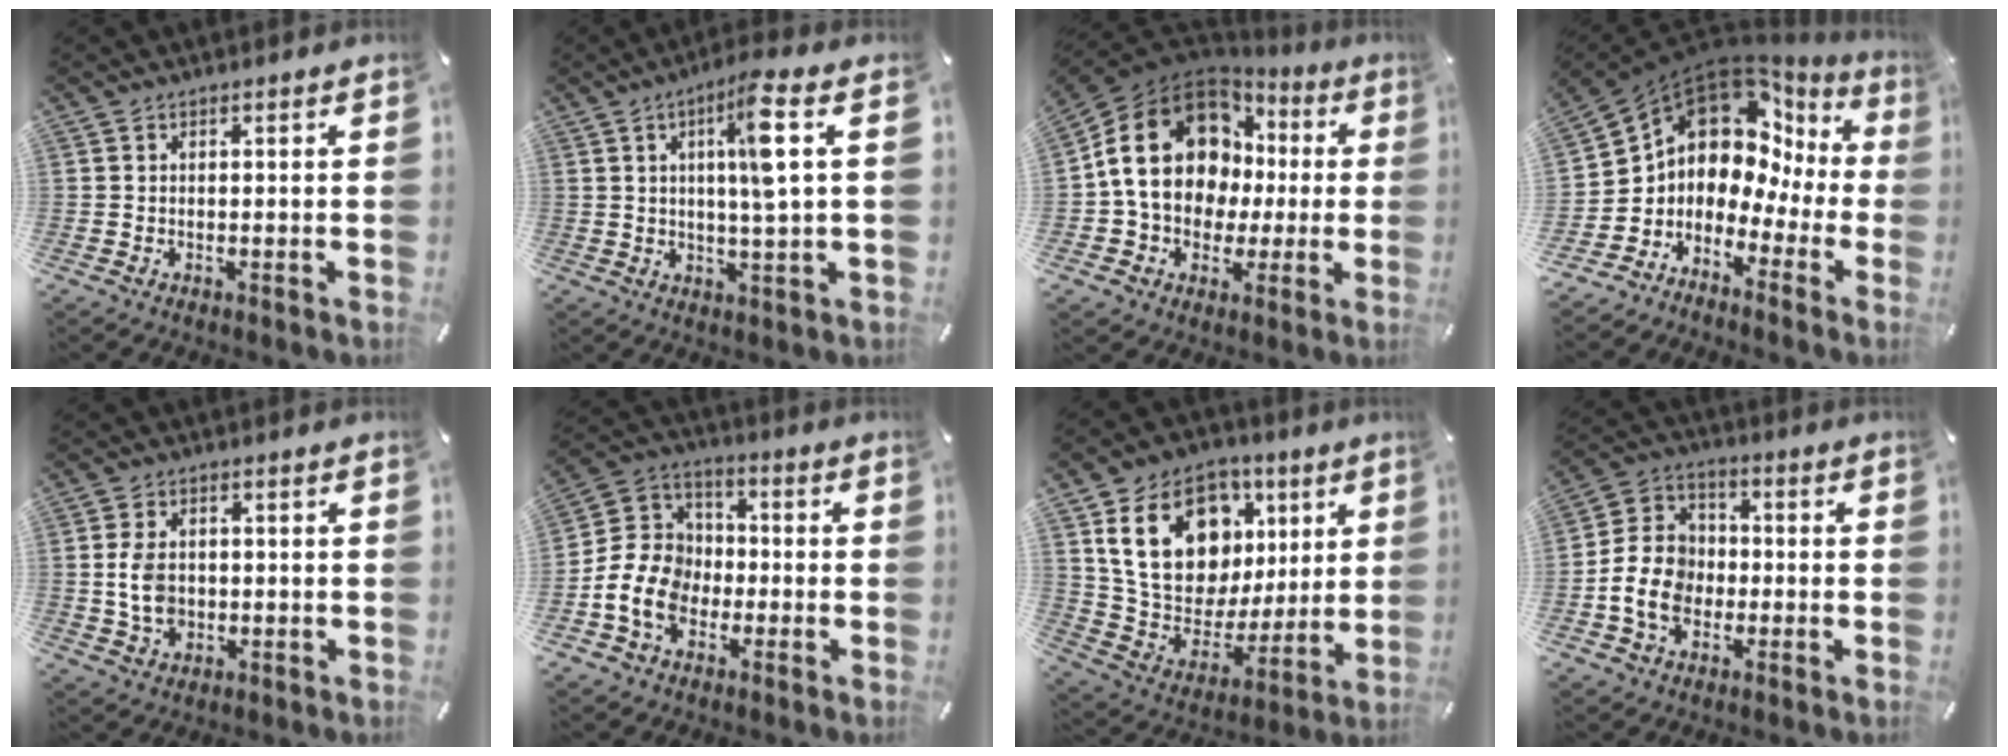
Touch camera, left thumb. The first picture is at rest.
{"total": 9.7, "force": [2.7, 0.7, 9.3], "torque": [-0.157, -0.005, 0.035]}
{"total": 19.4, "force": [2.5, 15.8, 10.9], "torque": [-0.223, -0.001, 0.052]}
{"total": 8.4, "force": [3.6, 6.8, 3.4], "torque": [-0.077, -0.049, 0.060]}
{"total": 6.9, "force": [-0.3, 5.1, 4.7], "torque": [-0.114, 0.002, -0.007]}
{"total": 12.2, "force": [-4.3, 10.2, 5.1], "torque": [-0.110, 0.030, -0.078]}
{"total": 22.5, "force": [8.1, 16.5, 13.0], "torque": [-0.235, -0.025, 0.153]}
{"total": 10.5, "force": [-2.7, 8.9, 4.8], "torque": [-0.114, 0.024, -0.048]}